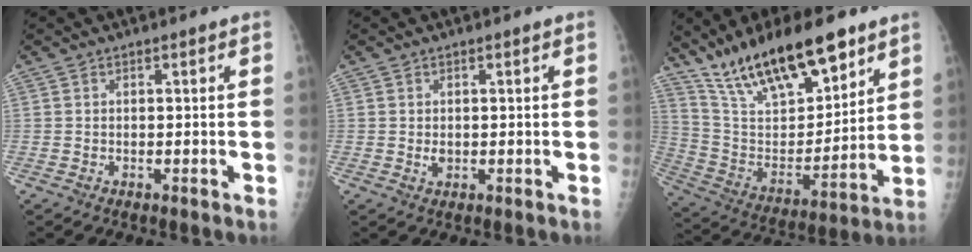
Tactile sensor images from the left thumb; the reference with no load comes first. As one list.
[{"total": 1.4, "force": [0.1, 1.0, 0.9], "torque": [-0.012, -0.001, 0.006]}, {"total": 22.3, "force": [15.6, 7.9, 13.9], "torque": [-0.204, -0.057, 0.284]}]